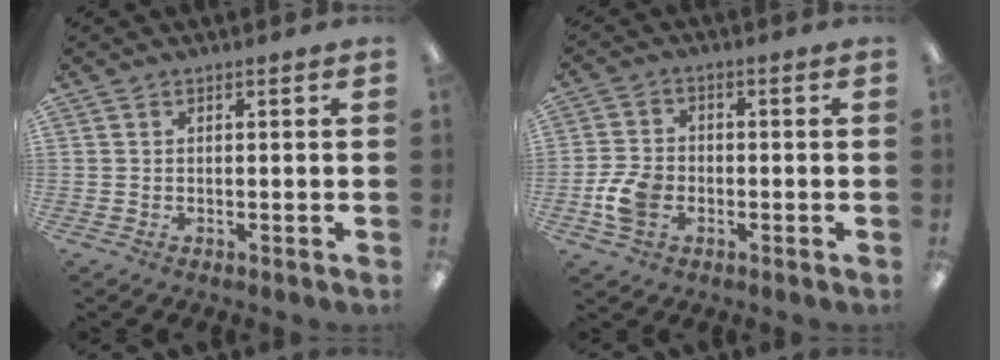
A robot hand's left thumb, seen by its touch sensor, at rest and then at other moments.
{"total": 7.8, "force": [-2.4, 5.6, 4.9], "torque": [-0.101, 0.014, -0.041]}